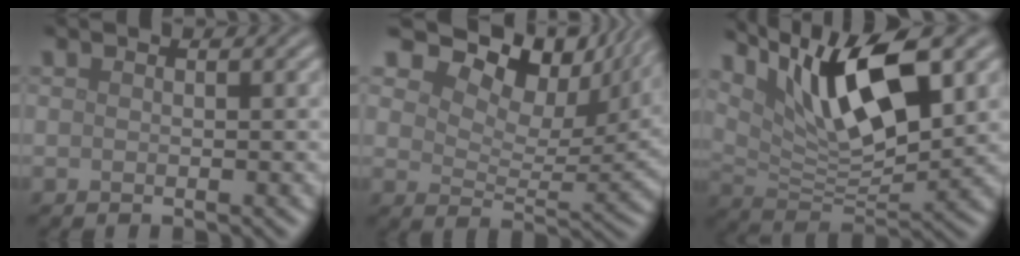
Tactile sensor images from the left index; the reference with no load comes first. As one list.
[{"total": 11.0, "force": [7.3, 5.8, 5.9], "torque": [-0.098, 0.003, 0.116]}, {"total": 10.9, "force": [5.1, 4.0, 8.8], "torque": [-0.157, -0.001, 0.095]}]